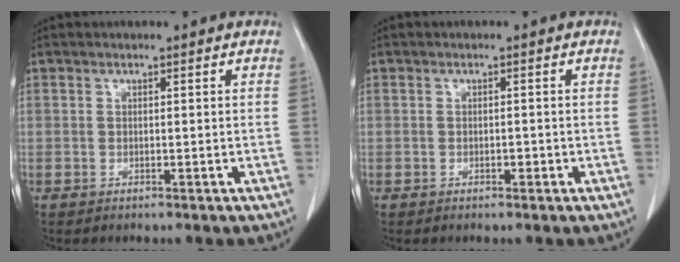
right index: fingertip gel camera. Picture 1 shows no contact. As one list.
[{"total": 0.9, "force": [-0.3, 0.5, 0.6], "torque": [-0.010, 0.001, -0.003]}]